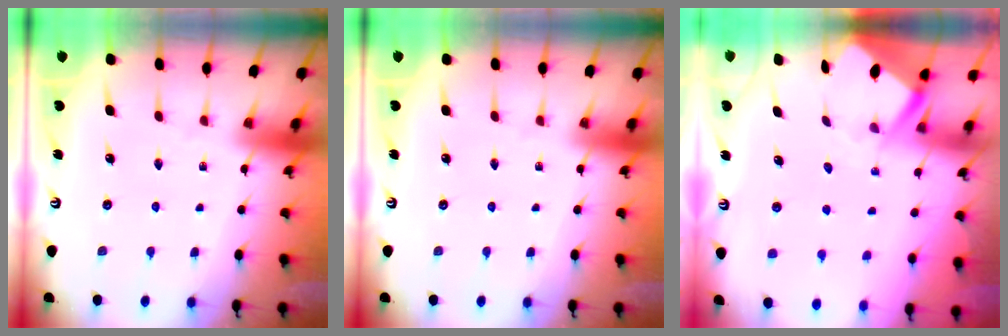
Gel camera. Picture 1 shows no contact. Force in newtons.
{"total": 0.0}
{"total": 3.5, "press": 3.4, "slide": 0.3}